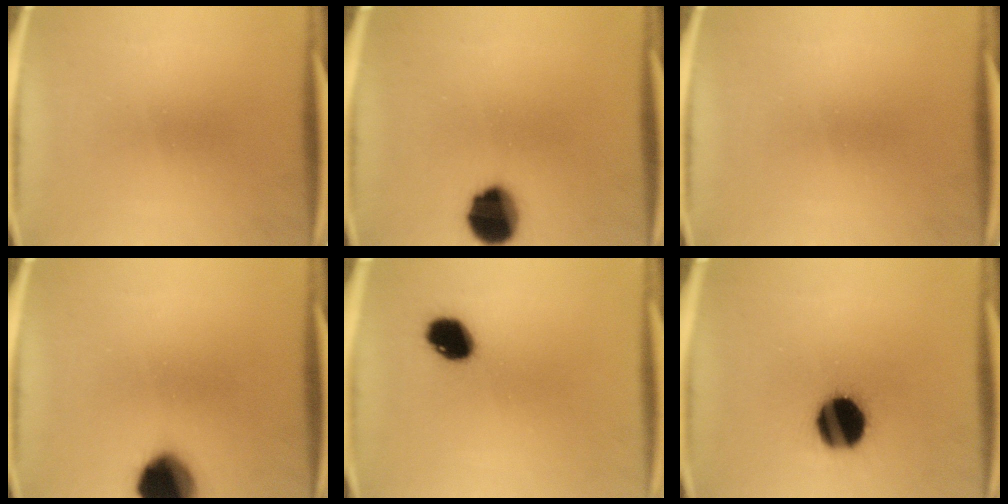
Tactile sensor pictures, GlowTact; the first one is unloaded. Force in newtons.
{"total": 11.6}
{"total": 0.0}
{"total": 14.6}
{"total": 8.1}
{"total": 16.2}